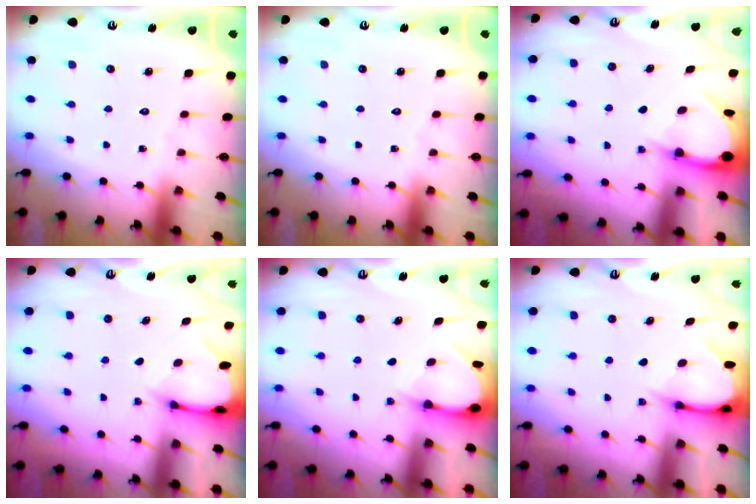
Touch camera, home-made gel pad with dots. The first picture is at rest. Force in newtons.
{"total": 0.0}
{"total": 4.2, "press": 4.2, "slide": 0.3}
{"total": 2.0, "press": 2.0, "slide": 0.1}
{"total": 3.1, "press": 3.1, "slide": 0.4}
{"total": 3.7, "press": 3.7, "slide": 0.3}